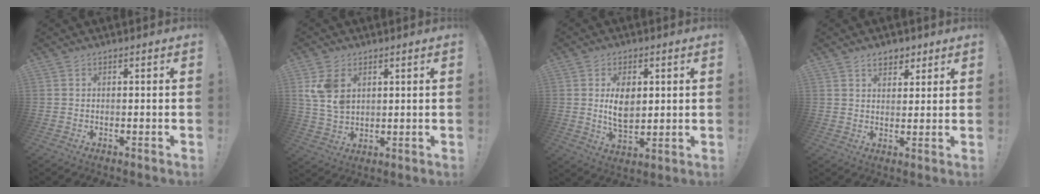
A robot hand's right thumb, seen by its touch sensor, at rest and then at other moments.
{"total": 8.8, "force": [3.8, 6.0, 5.1], "torque": [-0.102, -0.009, 0.073]}
{"total": 8.6, "force": [1.5, 5.3, 6.6], "torque": [-0.102, -0.009, 0.023]}
{"total": 5.2, "force": [3.3, 3.4, 2.0], "torque": [-0.027, -0.010, 0.060]}